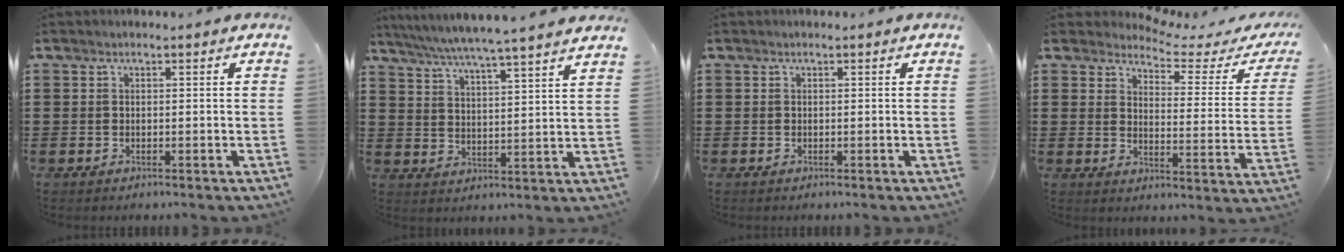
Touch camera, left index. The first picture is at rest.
{"total": 5.5, "force": [4.9, -1.1, 2.2], "torque": [-0.062, -0.038, 0.081]}
{"total": 0.0}
{"total": 3.8, "force": [3.5, 0.6, 1.3], "torque": [-0.040, -0.025, 0.053]}